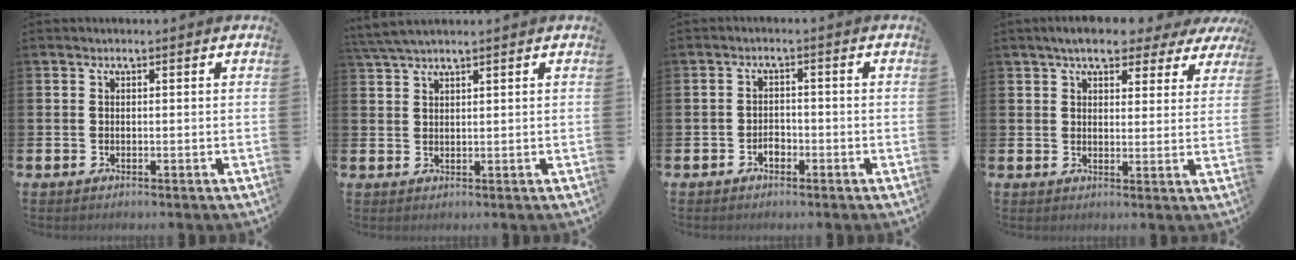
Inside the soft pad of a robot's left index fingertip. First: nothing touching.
{"total": 3.0, "force": [2.7, 0.4, 1.3], "torque": [-0.033, -0.001, 0.051]}
{"total": 1.8, "force": [-1.0, 1.2, 0.8], "torque": [-0.015, 0.001, -0.023]}
{"total": 5.8, "force": [4.9, 2.0, 2.4], "torque": [-0.043, -0.018, 0.082]}